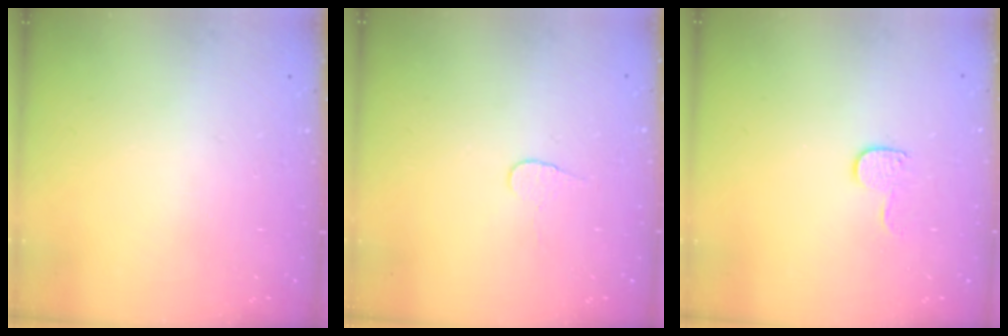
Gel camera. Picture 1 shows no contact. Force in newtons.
{"total": 3.7, "press": 3.7, "slide": 0.4}
{"total": 6.7, "press": 6.7, "slide": 0.6}